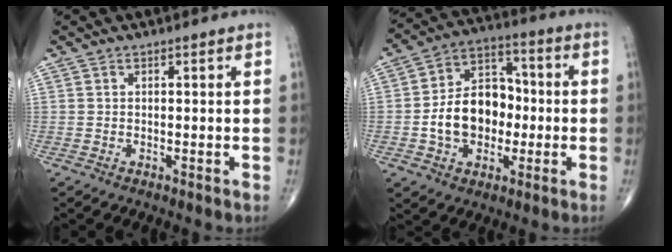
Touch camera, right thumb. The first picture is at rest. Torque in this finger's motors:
{"motor_torque": [1.24, 1.87, 0.94, -0.43, 0.07]}